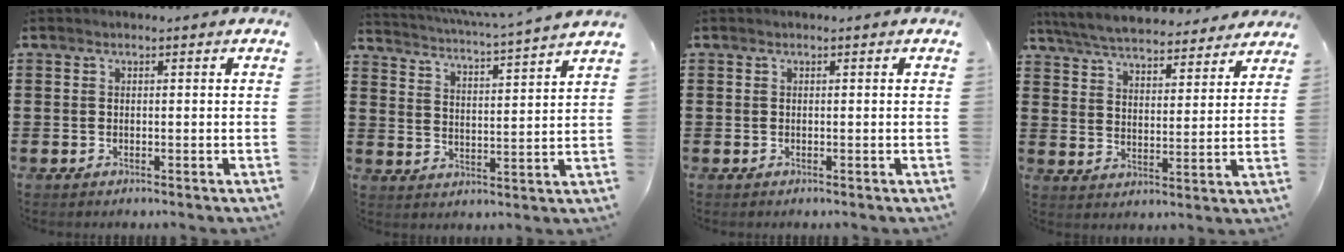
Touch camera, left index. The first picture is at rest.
{"total": 4.2, "force": [3.8, -0.9, 1.3], "torque": [-0.046, -0.037, 0.059]}
{"total": 0.0}
{"total": 6.2, "force": [6.0, 0.3, 1.3], "torque": [-0.053, -0.035, 0.105]}